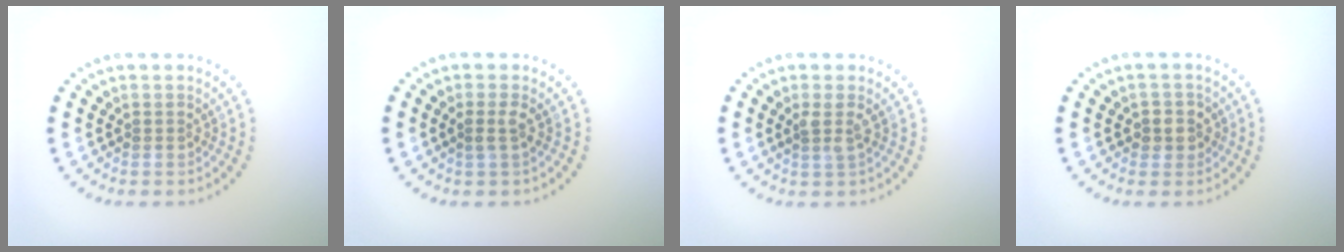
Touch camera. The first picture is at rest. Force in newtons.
{"total": 1.3, "press": 1.0, "slide": 0.8}
{"total": 1.5, "press": 1.1, "slide": 0.9}
{"total": 2.0, "press": 1.9, "slide": 0.7}